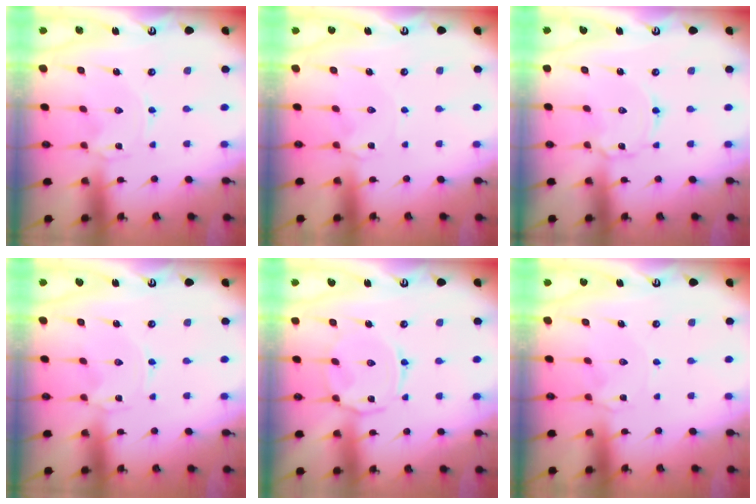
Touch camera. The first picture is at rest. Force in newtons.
{"total": 1.9, "press": 1.8, "slide": 0.4}
{"total": 2.2, "press": 2.2, "slide": 0.3}
{"total": 0.0}
{"total": 5.2, "press": 5.2, "slide": 0.4}
{"total": 1.9, "press": 1.8, "slide": 0.4}